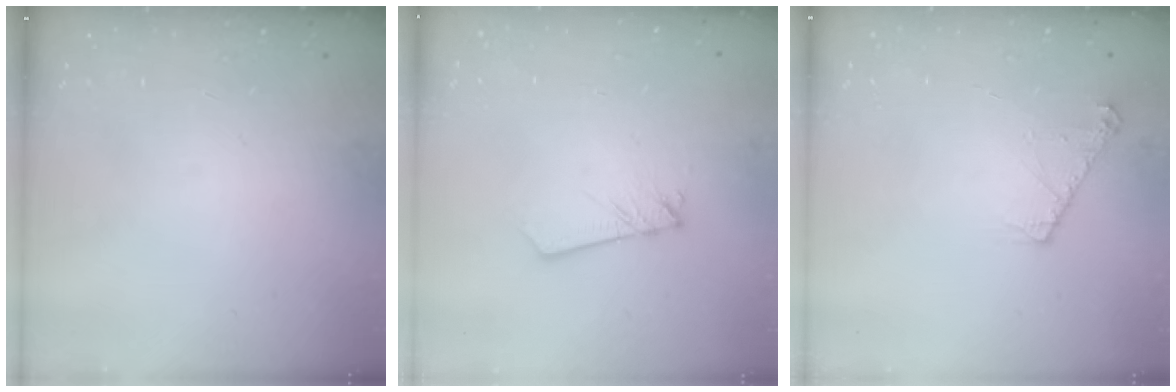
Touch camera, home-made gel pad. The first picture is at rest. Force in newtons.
{"total": 2.7, "press": 2.6, "slide": 0.3}
{"total": 6.0, "press": 6.0, "slide": 0.7}